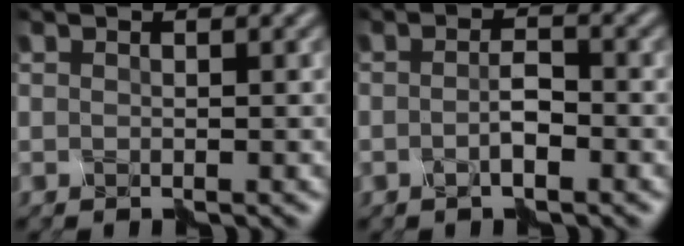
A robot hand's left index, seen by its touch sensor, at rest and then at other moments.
{"total": 1.5, "force": [-0.8, -0.2, 1.2], "torque": [-0.033, 0.000, -0.016]}